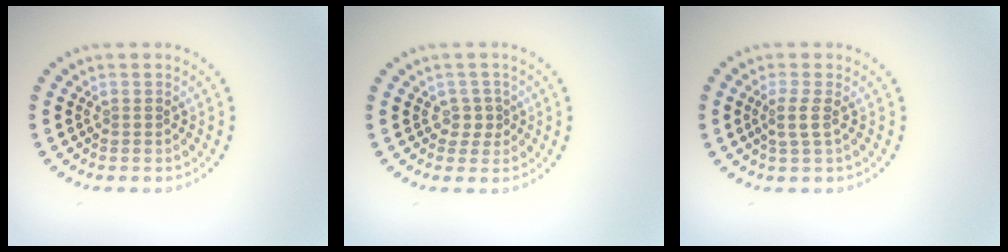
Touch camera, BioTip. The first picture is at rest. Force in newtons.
{"total": 1.6, "press": 1.3, "slide": 1.0}
{"total": 1.7, "press": 1.3, "slide": 1.1}